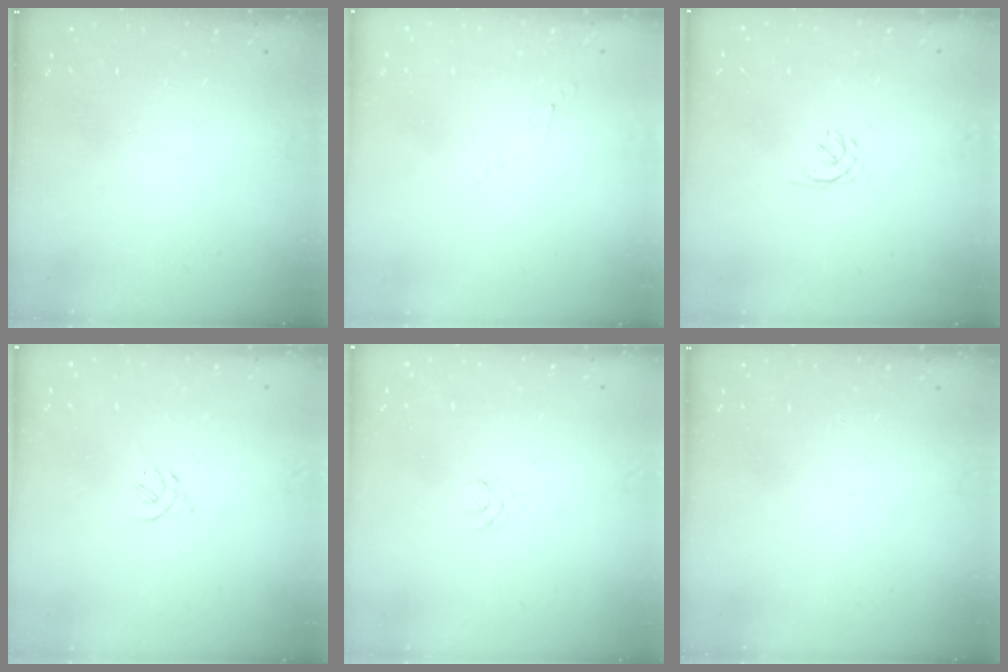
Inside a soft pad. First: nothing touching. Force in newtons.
{"total": 2.8, "press": 2.7, "slide": 0.6}
{"total": 1.3, "press": 1.2, "slide": 0.5}
{"total": 1.4, "press": 1.3, "slide": 0.5}
{"total": 1.5, "press": 1.5, "slide": 0.2}
{"total": 0.0}